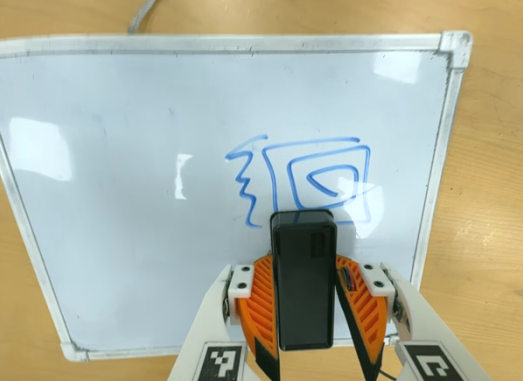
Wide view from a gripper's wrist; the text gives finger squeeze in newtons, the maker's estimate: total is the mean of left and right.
{"total": 4.6, "left": 4.4, "right": 4.9}